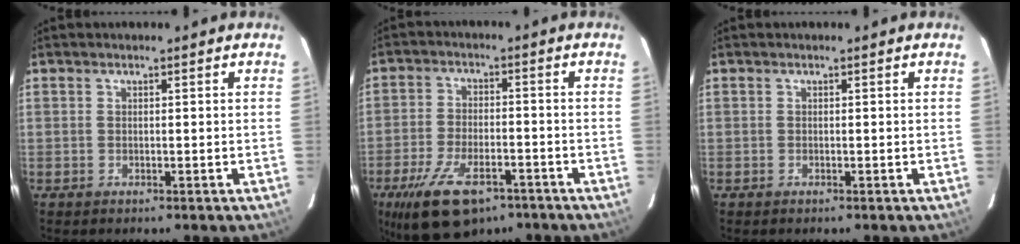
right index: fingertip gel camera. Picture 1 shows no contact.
{"total": 15.1, "force": [-9.5, 7.0, 9.5], "torque": [-0.207, -0.025, -0.160]}
{"total": 0.0}